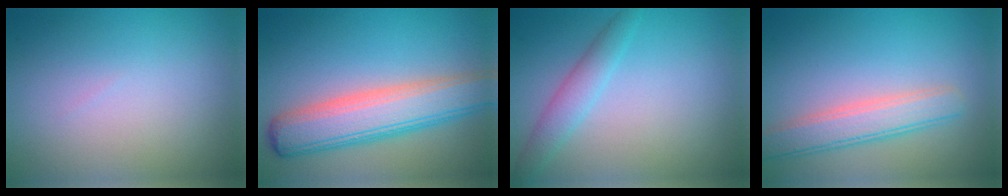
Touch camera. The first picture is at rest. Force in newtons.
{"total": 7.1, "press": 7.1, "slide": 0.6}
{"total": 2.4, "press": 2.4, "slide": 0.0}
{"total": 3.9, "press": 3.9, "slide": 0.2}